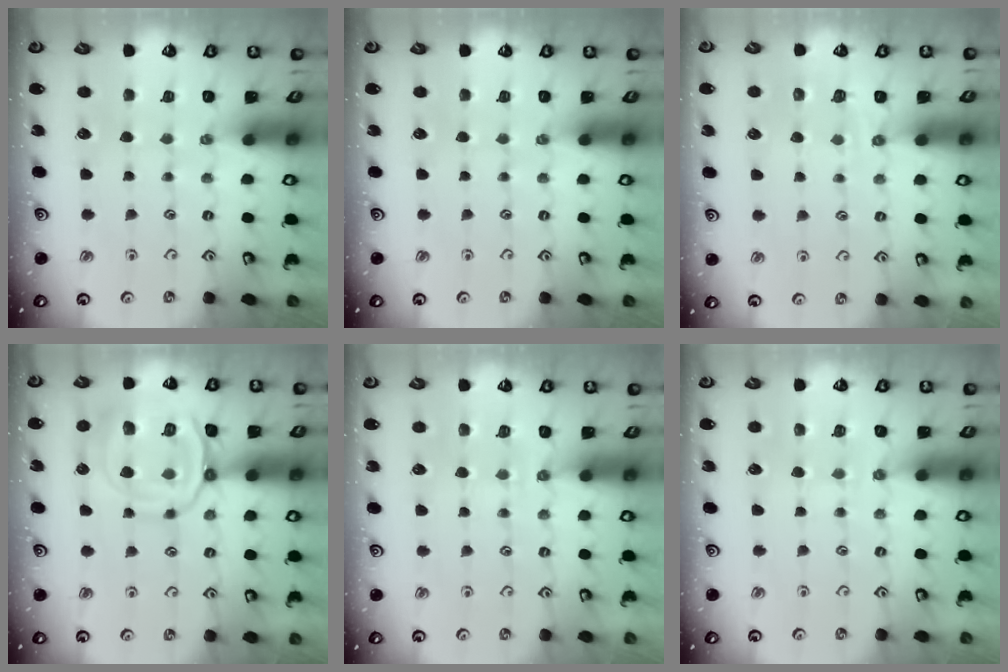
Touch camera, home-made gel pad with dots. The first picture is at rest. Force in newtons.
{"total": 0.0}
{"total": 3.1, "press": 2.4, "slide": 2.0}
{"total": 14.4, "press": 14.4, "slide": 1.1}
{"total": 2.9, "press": 2.8, "slide": 0.6}
{"total": 4.3, "press": 4.3, "slide": 0.4}